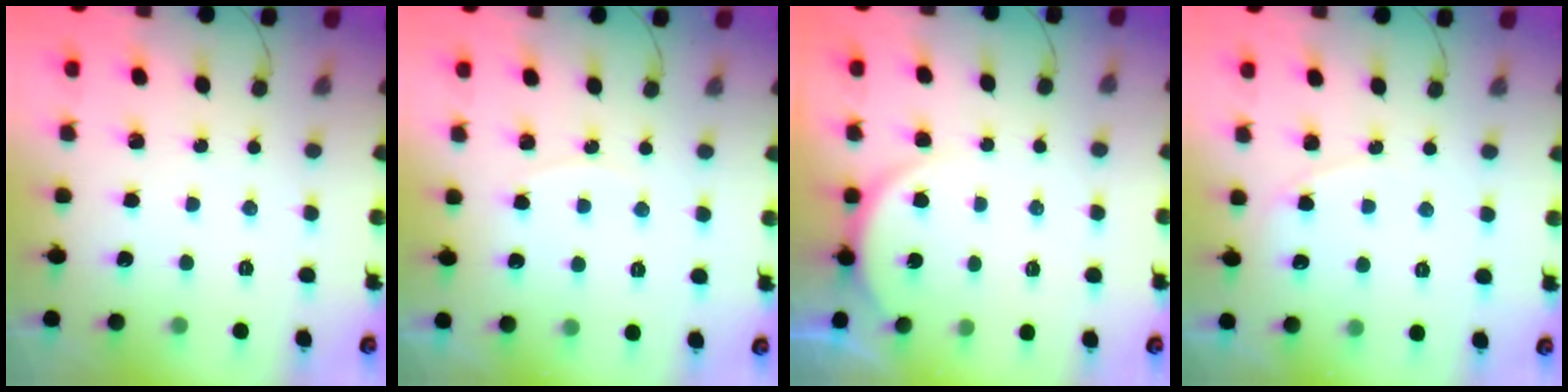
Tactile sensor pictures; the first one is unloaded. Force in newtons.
{"total": 3.0, "press": 3.0, "slide": 0.5}
{"total": 3.5, "press": 3.5, "slide": 0.5}
{"total": 5.1, "press": 5.1, "slide": 0.3}